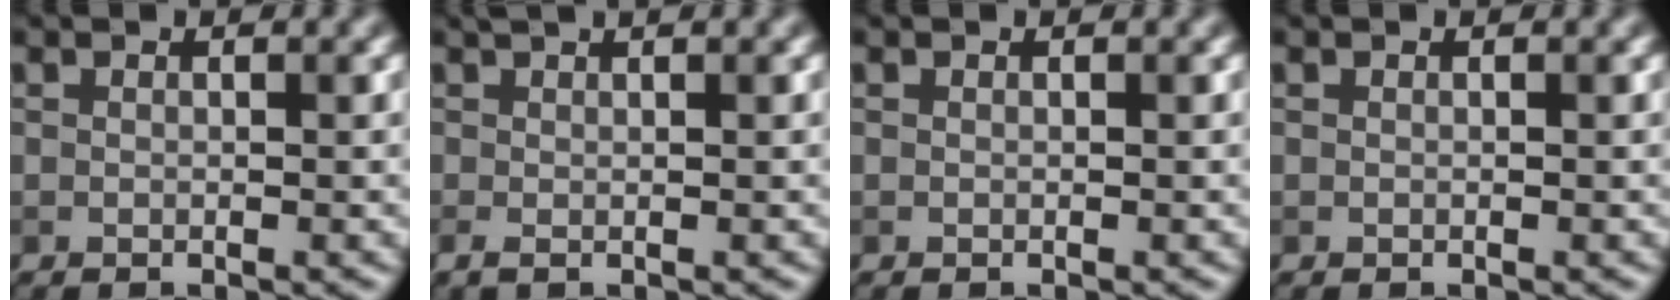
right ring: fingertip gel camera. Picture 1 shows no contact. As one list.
[{"total": 1.8, "force": [0.5, 0.5, 1.7], "torque": [-0.020, 0.006, 0.006]}, {"total": 0.0}, {"total": 0.0}]